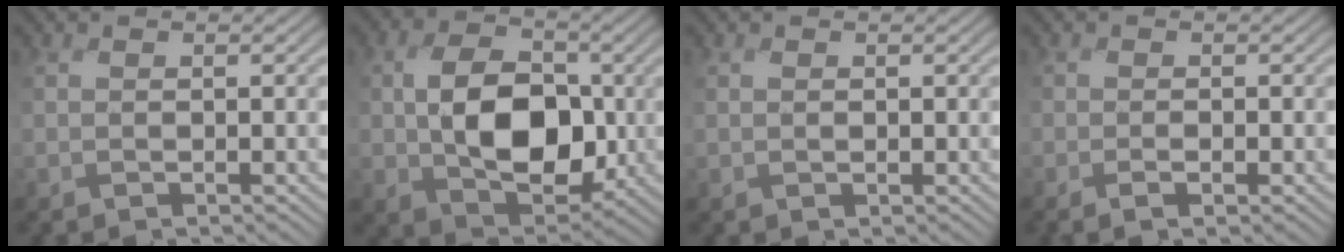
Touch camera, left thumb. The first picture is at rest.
{"total": 10.1, "force": [-0.7, 7.0, 7.2], "torque": [-0.130, -0.010, -0.014]}
{"total": 0.5, "force": [0.0, 0.4, 0.3], "torque": [-0.007, -0.001, 0.001]}
{"total": 1.2, "force": [-1.0, 0.4, 0.6], "torque": [-0.009, -0.003, -0.022]}